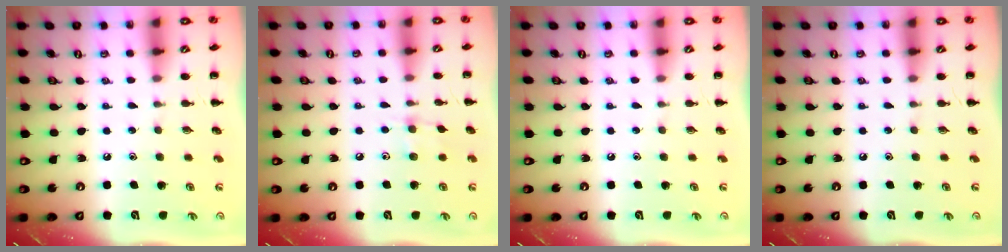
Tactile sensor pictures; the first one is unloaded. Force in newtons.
{"total": 5.8, "press": 5.6, "slide": 1.6}
{"total": 0.0}
{"total": 0.0}